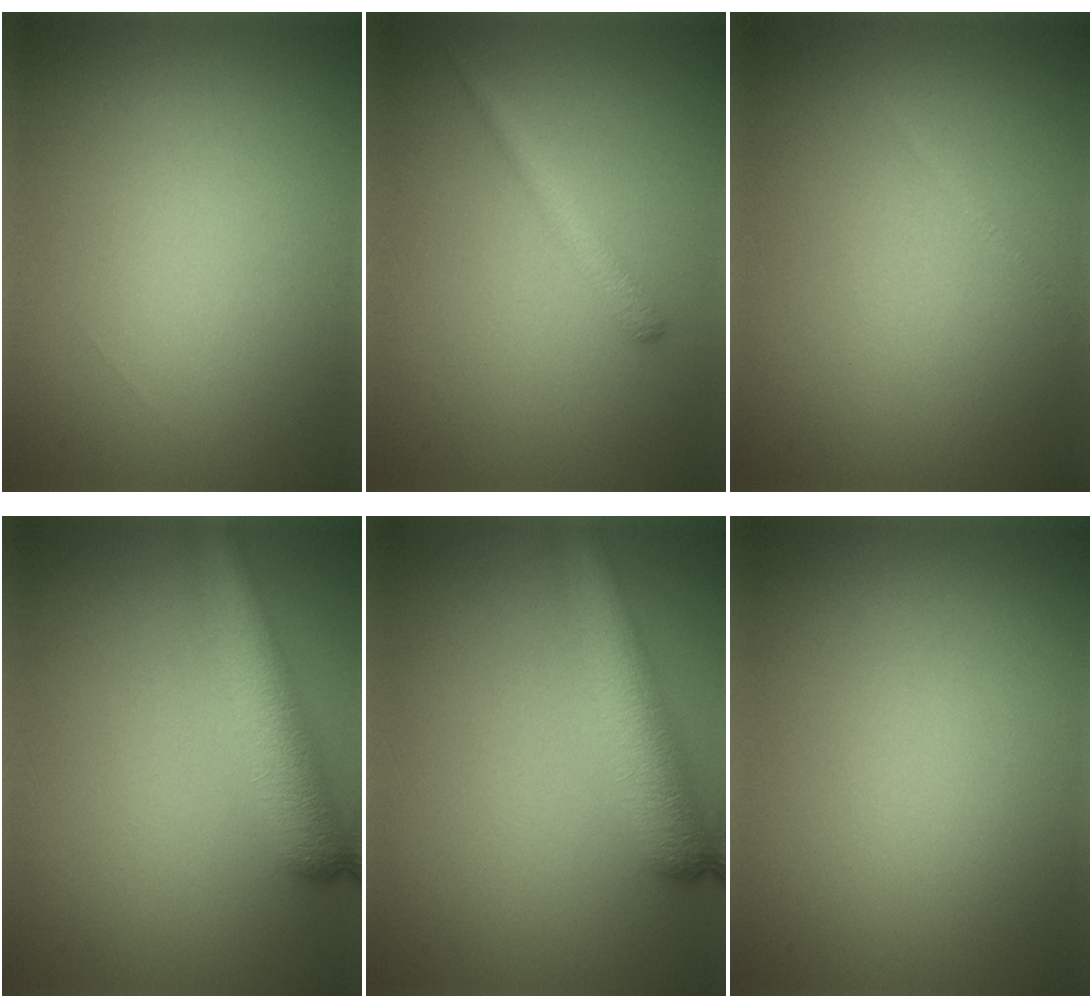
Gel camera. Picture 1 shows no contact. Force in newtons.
{"total": 1.6, "press": 1.6, "slide": 0.1}
{"total": 0.5, "press": 0.5, "slide": 0.0}
{"total": 5.8, "press": 5.8, "slide": 0.2}
{"total": 5.8, "press": 5.8, "slide": 0.2}
{"total": 0.0}